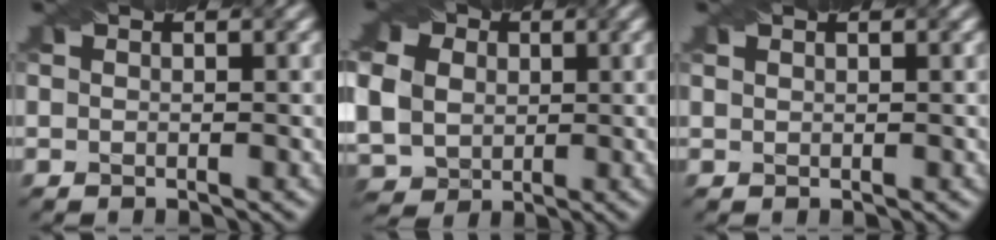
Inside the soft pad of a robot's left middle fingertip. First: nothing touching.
{"total": 9.7, "force": [1.8, 8.0, 5.2], "torque": [-0.105, 0.022, 0.018]}
{"total": 0.9, "force": [0.7, 0.3, 0.4], "torque": [-0.004, -0.006, 0.010]}